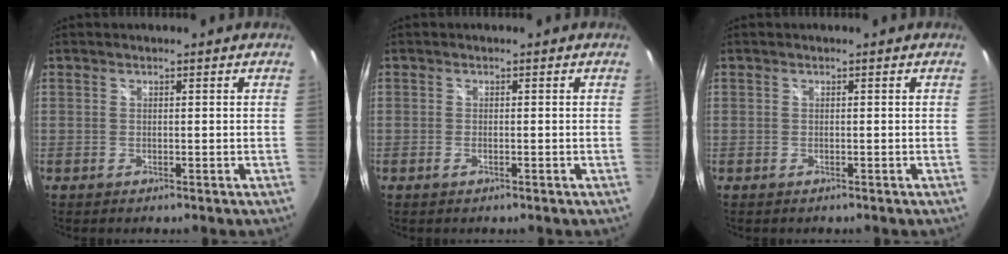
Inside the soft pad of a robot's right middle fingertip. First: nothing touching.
{"total": 0.8, "force": [-0.5, 0.3, 0.5], "torque": [-0.010, -0.001, -0.011]}
{"total": 0.0}